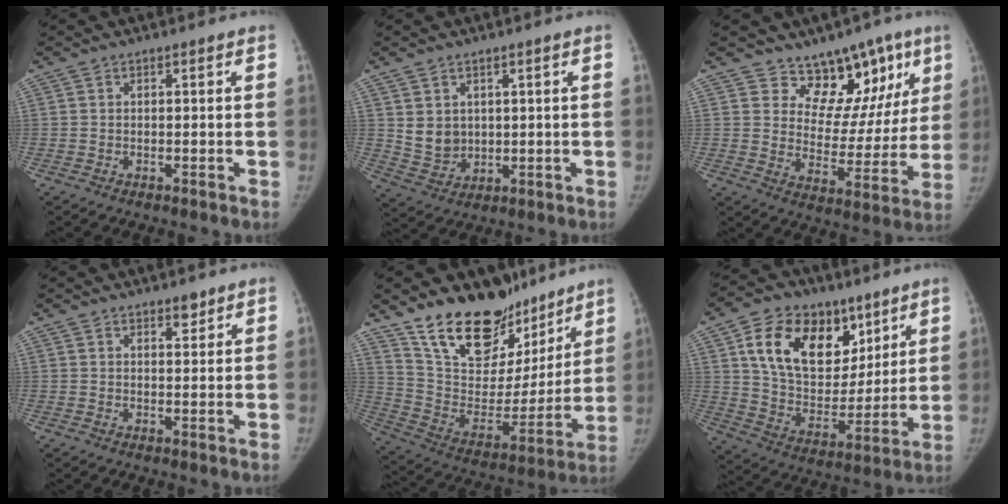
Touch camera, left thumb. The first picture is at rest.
{"total": 5.7, "force": [1.7, 4.8, 2.7], "torque": [-0.032, -0.020, 0.050]}
{"total": 14.5, "force": [10.0, 8.9, 5.7], "torque": [-0.005, -0.057, 0.146]}
{"total": 2.1, "force": [1.6, 1.0, 1.0], "torque": [-0.003, -0.010, 0.023]}
{"total": 24.4, "force": [18.4, 12.1, 10.5], "torque": [-0.126, -0.096, 0.310]}
{"total": 21.6, "force": [10.0, 14.3, 12.6], "torque": [-0.176, -0.034, 0.177]}